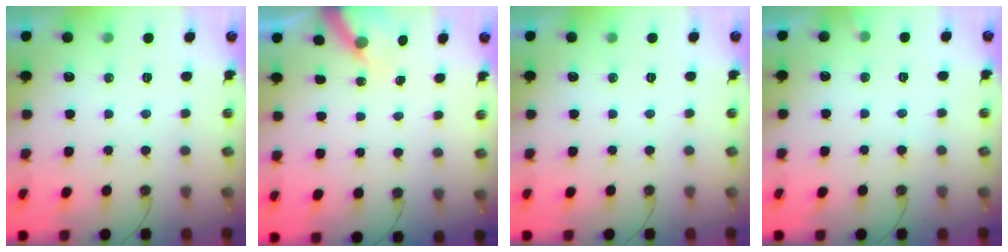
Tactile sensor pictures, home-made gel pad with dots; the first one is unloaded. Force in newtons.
{"total": 6.5, "press": 6.4, "slide": 0.6}
{"total": 0.0}
{"total": 5.7, "press": 5.7, "slide": 0.3}